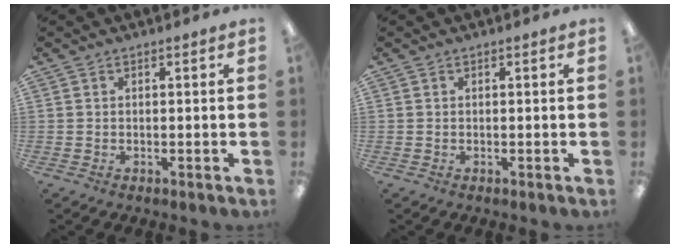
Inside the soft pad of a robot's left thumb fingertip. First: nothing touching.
{"total": 0.0}